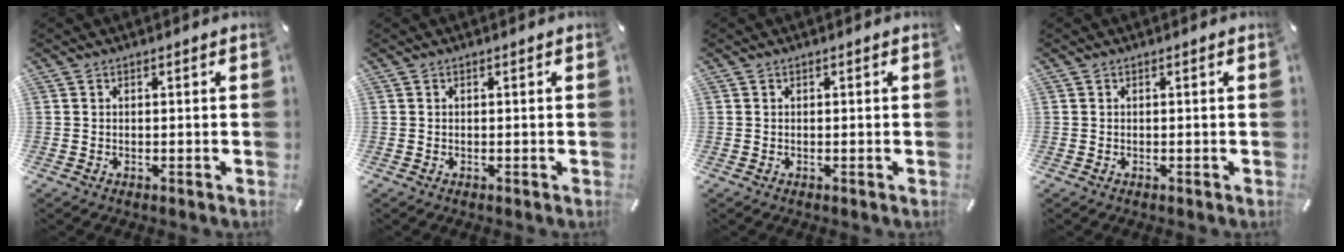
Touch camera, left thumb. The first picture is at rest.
{"total": 0.0}
{"total": 0.0}
{"total": 0.0}